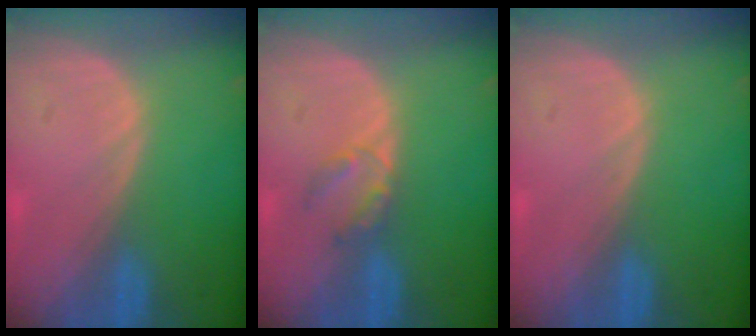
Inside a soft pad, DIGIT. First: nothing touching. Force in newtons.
{"total": 2.8, "press": 2.8, "slide": 0.3}
{"total": 0.0}